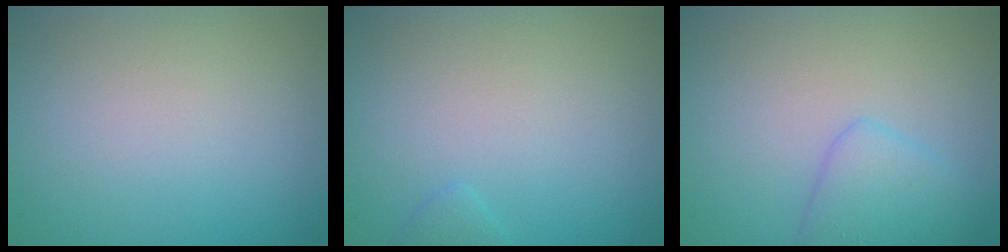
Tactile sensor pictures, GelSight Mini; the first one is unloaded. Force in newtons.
{"total": 0.8, "press": 0.8, "slide": 0.1}
{"total": 2.6, "press": 2.6, "slide": 0.2}